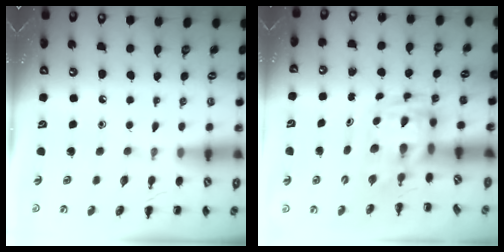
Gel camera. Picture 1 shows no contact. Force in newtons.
{"total": 3.5, "press": 3.4, "slide": 0.7}